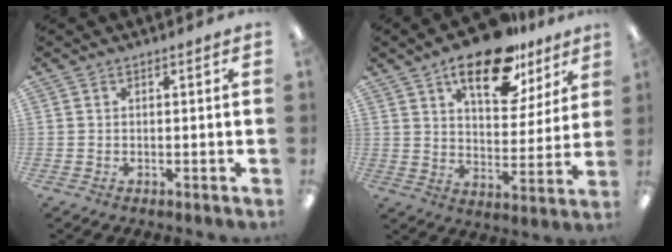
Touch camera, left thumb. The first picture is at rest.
{"total": 18.0, "force": [12.0, 8.0, 10.7], "torque": [-0.151, -0.058, 0.199]}